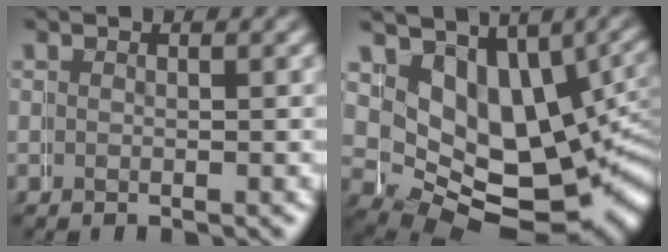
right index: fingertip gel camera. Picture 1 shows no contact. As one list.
[{"total": 13.4, "force": [-1.4, 10.3, 8.5], "torque": [-0.160, -0.060, -0.002]}]